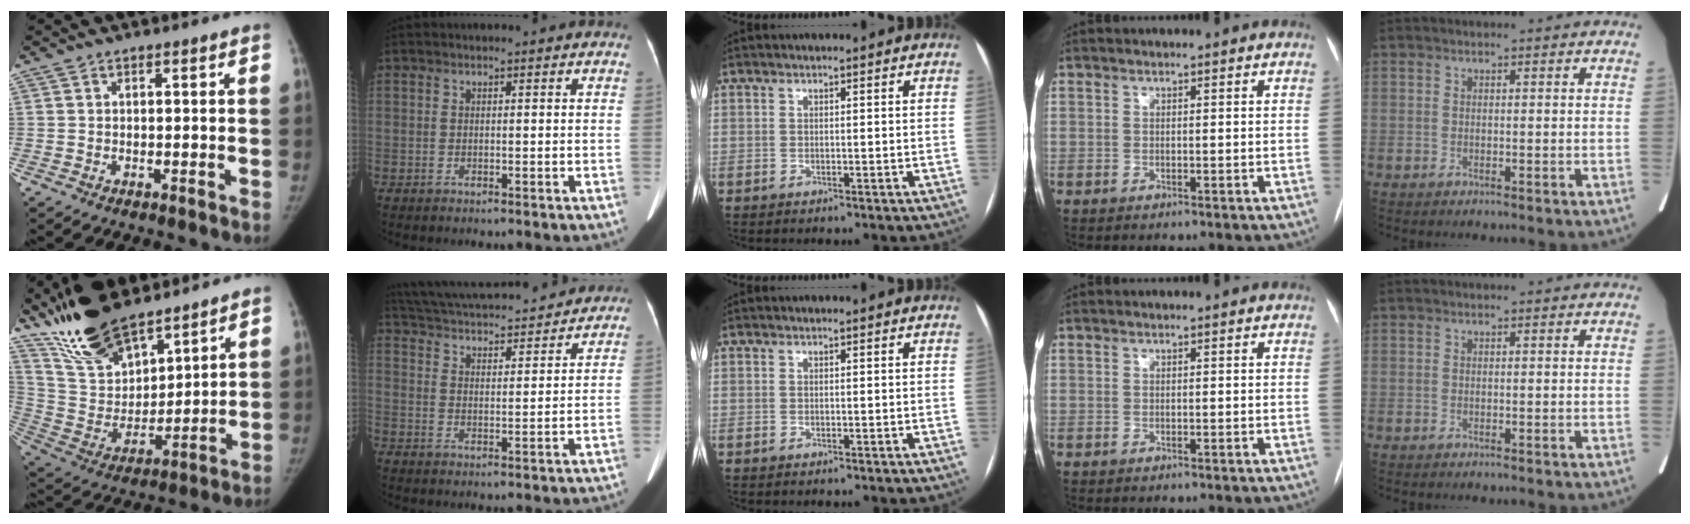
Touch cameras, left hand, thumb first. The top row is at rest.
{"thumb": {"total": 19.3, "force": [14.8, 7.8, 9.6], "torque": [-0.140, -0.068, 0.284]}, "index": {"total": 19.4, "force": [17.9, 3.0, 6.8], "torque": [-0.124, 0.024, 0.262]}}